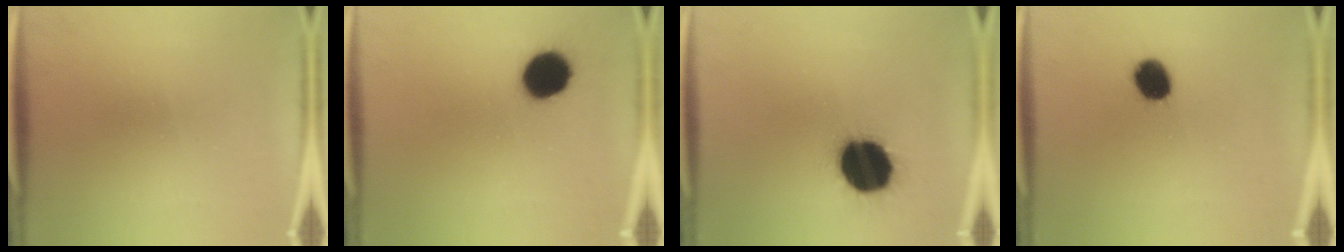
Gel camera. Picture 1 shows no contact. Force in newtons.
{"total": 10.0}
{"total": 18.7}
{"total": 7.2}